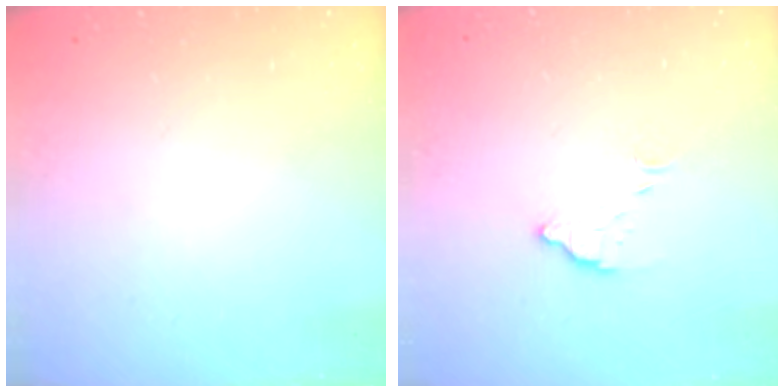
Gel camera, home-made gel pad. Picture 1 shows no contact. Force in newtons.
{"total": 6.0, "press": 6.0, "slide": 0.4}